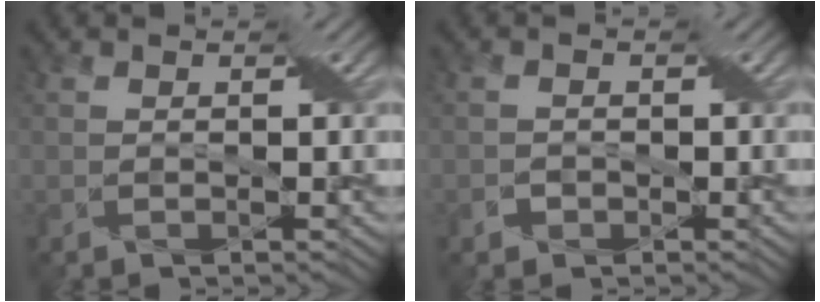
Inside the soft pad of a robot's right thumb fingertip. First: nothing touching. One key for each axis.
{"total": 1.2, "fx": -0.6, "fy": 1.0, "fz": 0.3, "tx": -0.005, "ty": 0.000, "tz": -0.012}